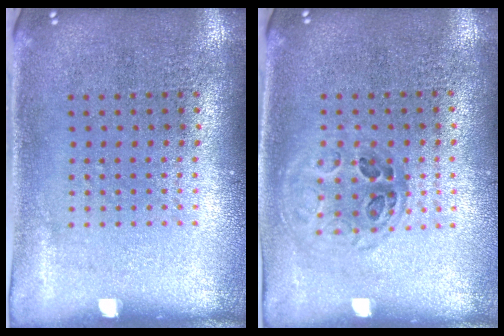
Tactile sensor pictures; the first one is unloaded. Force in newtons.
{"total": 1.0, "press": 0.9, "slide": 0.4}